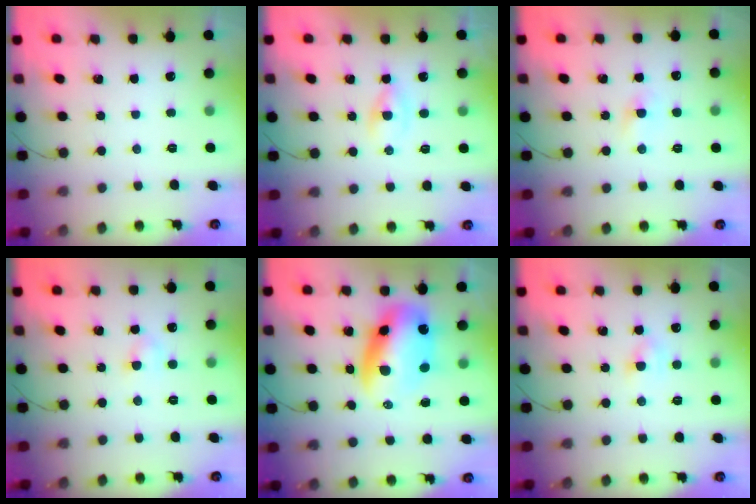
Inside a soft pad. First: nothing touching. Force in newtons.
{"total": 1.5, "press": 1.3, "slide": 0.8}
{"total": 1.4, "press": 1.1, "slide": 0.8}
{"total": 2.8, "press": 2.6, "slide": 1.0}
{"total": 12.0, "press": 11.6, "slide": 3.0}
{"total": 3.0, "press": 2.9, "slide": 0.8}